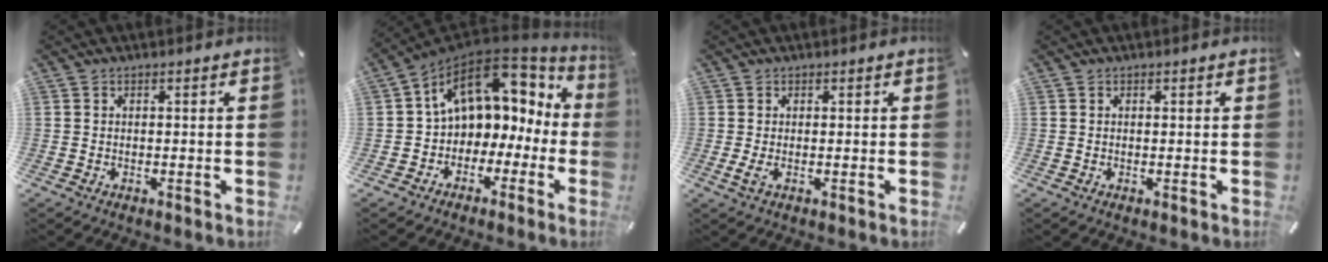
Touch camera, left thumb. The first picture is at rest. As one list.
[{"total": 13.1, "force": [5.0, 9.6, 7.4], "torque": [-0.130, -0.024, 0.093]}, {"total": 1.6, "force": [0.2, 0.7, 1.5], "torque": [-0.020, -0.002, 0.002]}, {"total": 0.0}]